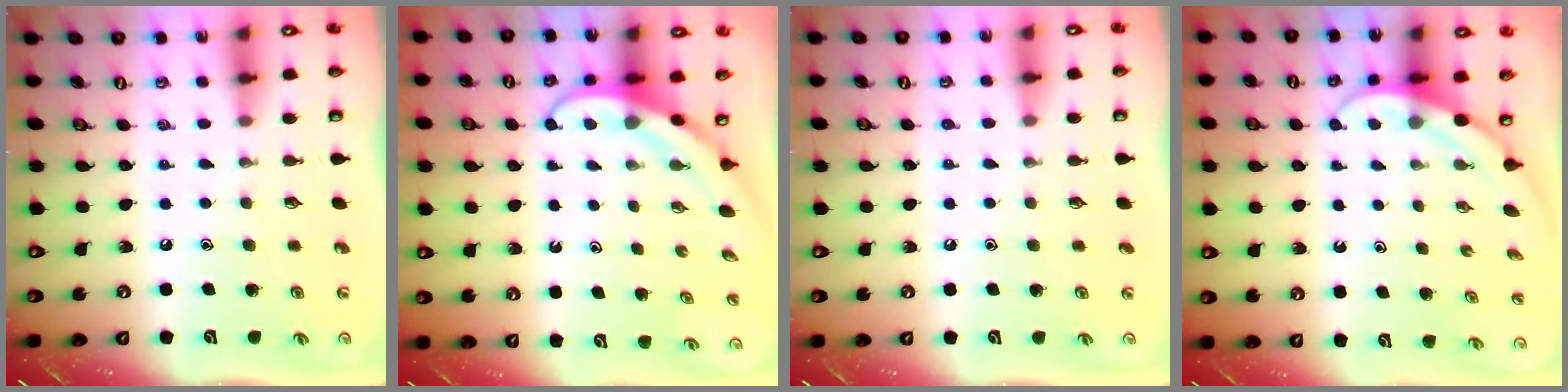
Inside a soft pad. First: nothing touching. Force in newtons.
{"total": 3.8, "press": 3.8, "slide": 0.3}
{"total": 2.9, "press": 2.8, "slide": 0.4}
{"total": 4.8, "press": 4.8, "slide": 0.3}